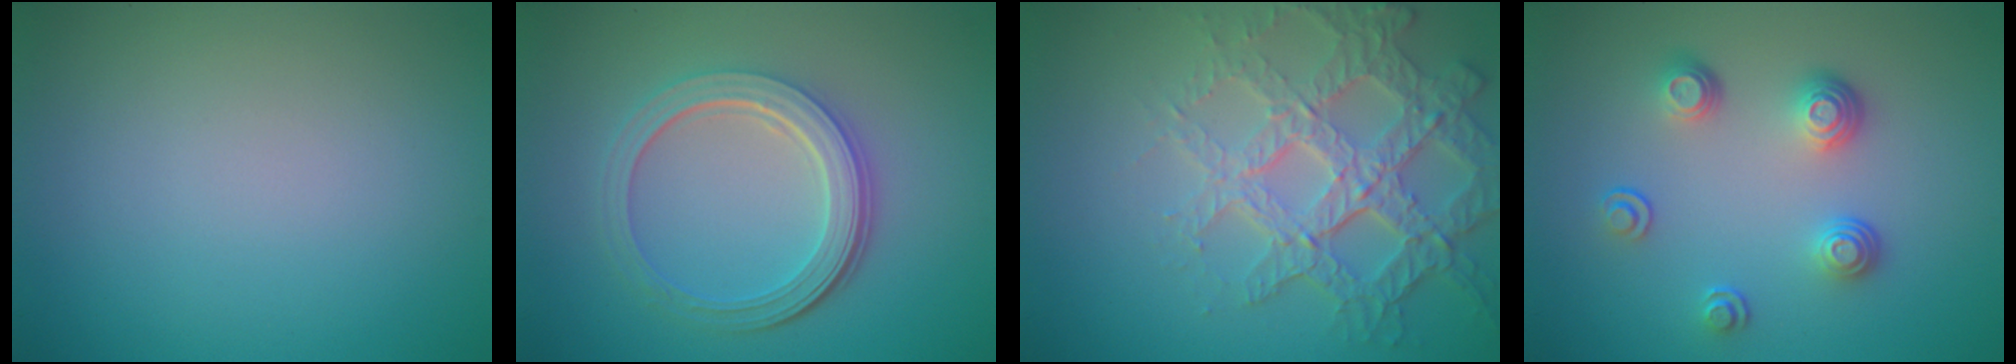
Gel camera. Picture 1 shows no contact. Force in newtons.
{"total": 5.1, "press": 3.7, "slide": 3.5}
{"total": 6.8, "press": 5.1, "slide": 4.5}
{"total": 3.4, "press": 2.5, "slide": 2.3}